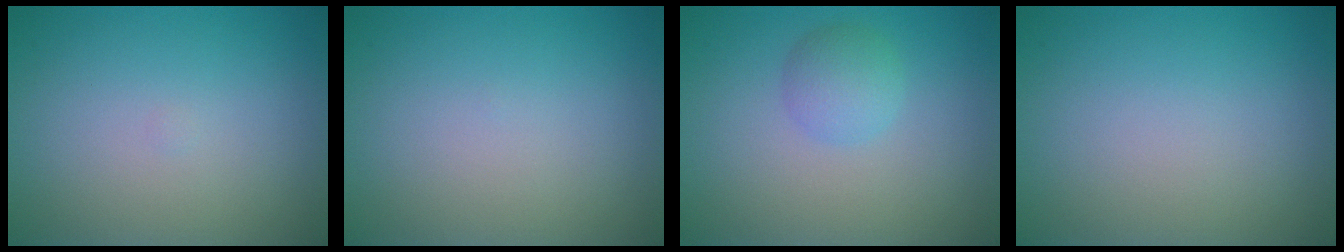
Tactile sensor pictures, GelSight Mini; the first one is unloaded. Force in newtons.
{"total": 0.0}
{"total": 2.2, "press": 2.2, "slide": 0.0}
{"total": 0.0}